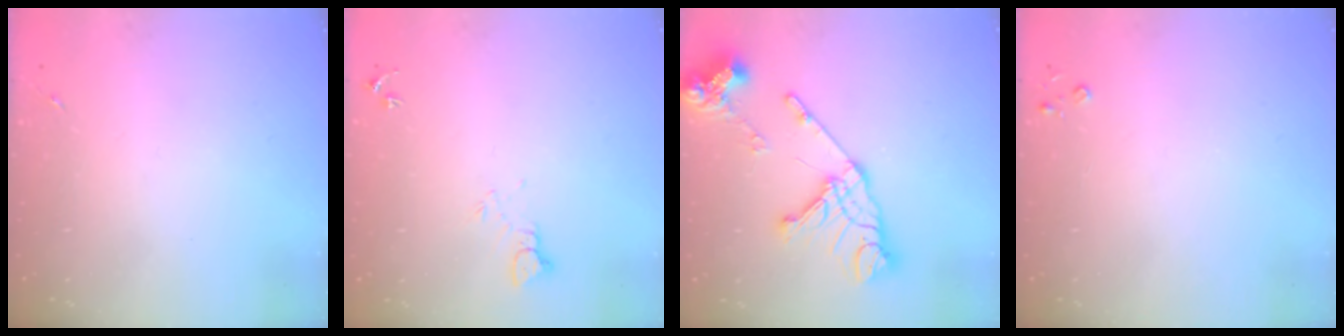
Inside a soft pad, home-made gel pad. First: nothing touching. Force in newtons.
{"total": 3.9, "press": 3.8, "slide": 0.4}
{"total": 19.2, "press": 19.1, "slide": 2.3}
{"total": 2.6, "press": 2.6, "slide": 0.3}